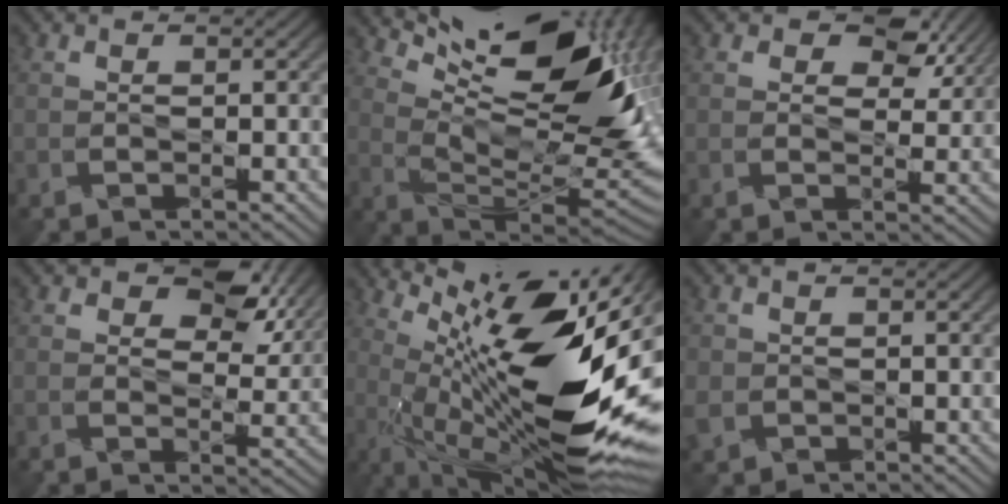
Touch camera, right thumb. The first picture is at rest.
{"total": 16.6, "force": [7.9, 5.2, 13.7], "torque": [-0.216, 0.007, 0.133]}
{"total": 6.2, "force": [3.4, 3.8, 3.5], "torque": [-0.048, -0.002, 0.040]}
{"total": 8.4, "force": [4.6, 4.6, 5.3], "torque": [-0.078, -0.003, 0.064]}
{"total": 20.8, "force": [3.0, 5.7, 19.7], "torque": [-0.305, 0.005, 0.051]}
{"total": 2.8, "force": [-0.5, 2.6, 0.9], "torque": [-0.036, -0.009, -0.018]}